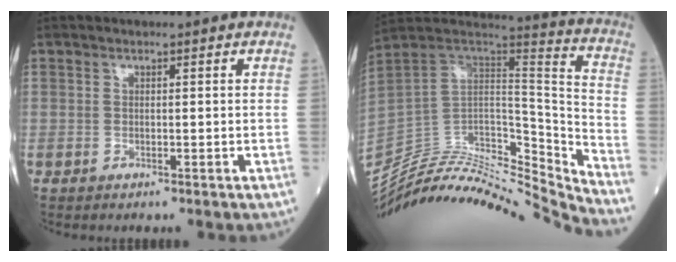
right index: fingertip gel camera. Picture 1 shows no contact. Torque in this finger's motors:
{"motor_torque": [-1.20, -0.94, -0.13, 0.01]}